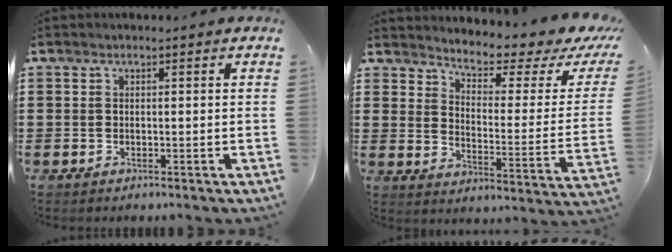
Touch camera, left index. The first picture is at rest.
{"total": 3.9, "force": [3.3, 0.5, 2.0], "torque": [-0.054, -0.032, 0.046]}